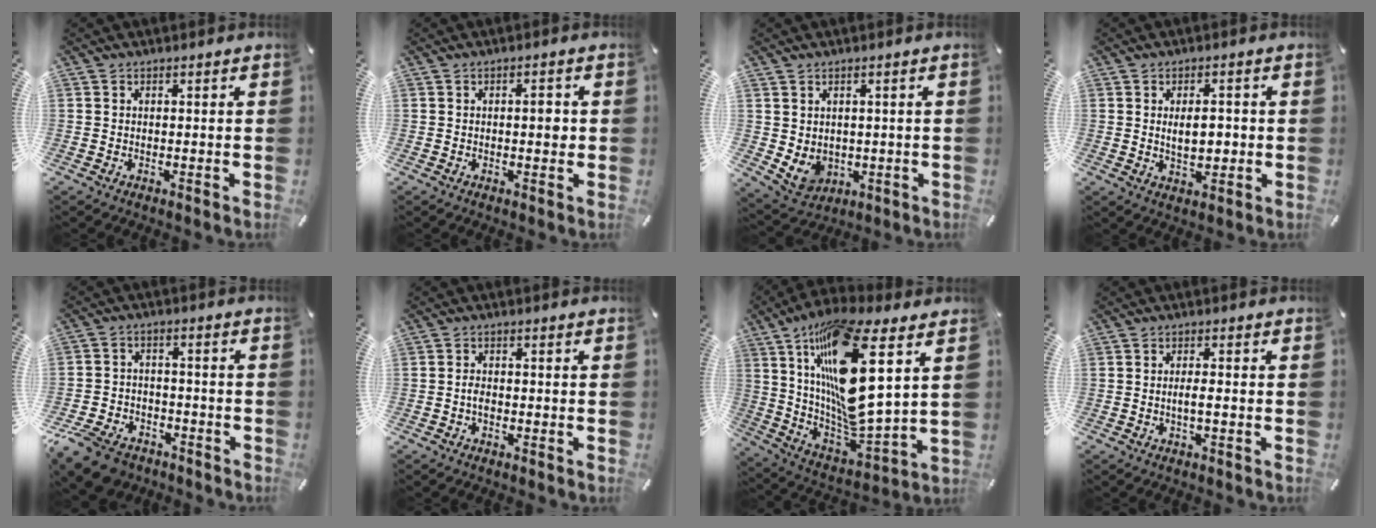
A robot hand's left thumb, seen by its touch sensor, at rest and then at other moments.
{"total": 1.3, "force": [-0.2, 0.6, 1.1], "torque": [-0.022, 0.004, -0.006]}
{"total": 5.2, "force": [1.1, 4.7, 1.8], "torque": [-0.045, -0.015, 0.020]}
{"total": 5.8, "force": [0.1, 3.3, 4.8], "torque": [-0.068, -0.001, -0.003]}
{"total": 9.5, "force": [-6.8, 5.6, 3.6], "torque": [-0.078, 0.036, -0.127]}
{"total": 1.9, "force": [-0.8, 1.1, 1.4], "torque": [-0.028, 0.006, -0.016]}
{"total": 22.1, "force": [9.6, 5.6, 19.0], "torque": [-0.395, -0.072, 0.149]}
{"total": 2.6, "force": [-0.6, 0.5, 2.5], "torque": [-0.047, 0.001, -0.012]}